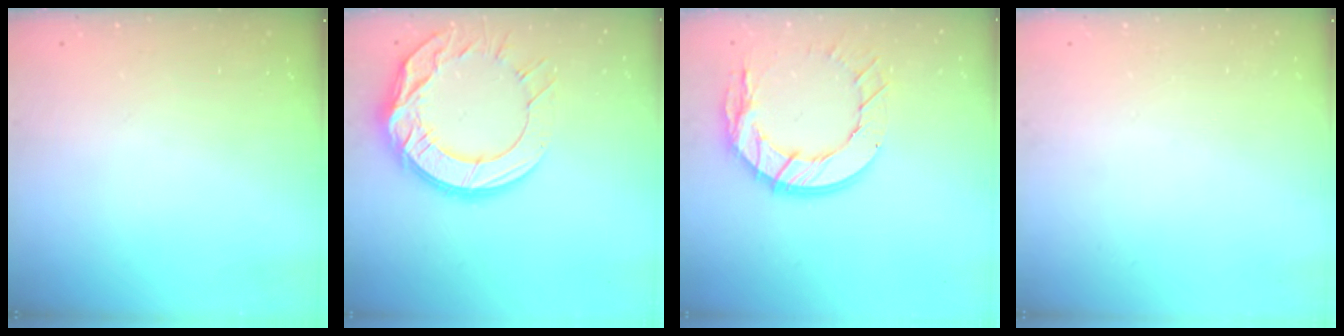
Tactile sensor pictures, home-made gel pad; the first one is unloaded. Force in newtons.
{"total": 17.2, "press": 17.1, "slide": 1.4}
{"total": 14.3, "press": 14.2, "slide": 1.4}
{"total": 0.0}